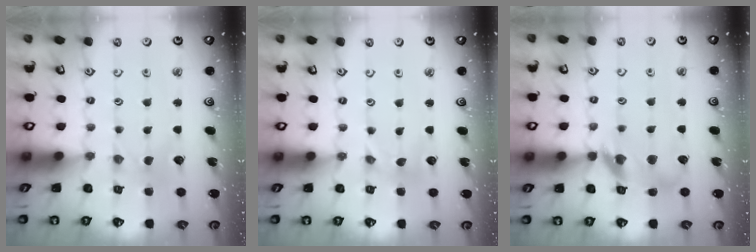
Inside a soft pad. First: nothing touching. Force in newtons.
{"total": 0.0}
{"total": 12.6, "press": 12.5, "slide": 1.5}